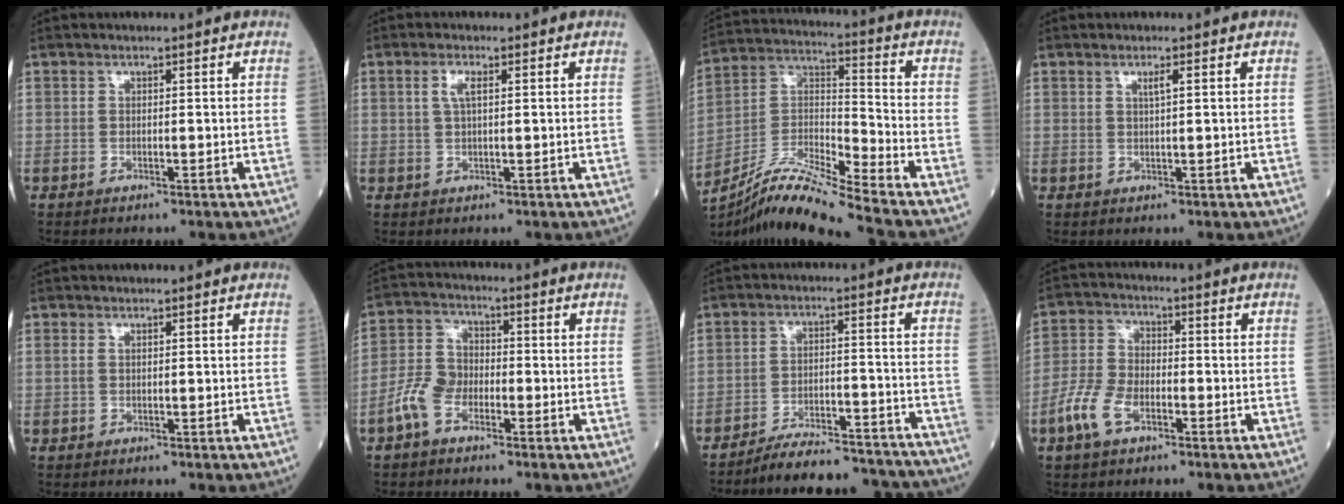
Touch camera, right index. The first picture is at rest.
{"total": 2.3, "force": [0.8, 0.5, 2.1], "torque": [-0.047, 0.004, 0.016]}
{"total": 13.8, "force": [-11.9, -1.4, 6.9], "torque": [-0.138, 0.001, -0.218]}
{"total": 1.3, "force": [0.6, -0.1, 1.2], "torque": [-0.022, -0.001, 0.010]}
{"total": 1.1, "force": [0.4, 0.6, 0.8], "torque": [-0.026, 0.009, 0.013]}
{"total": 6.1, "force": [-2.9, 3.8, 3.8], "torque": [-0.090, 0.015, -0.065]}
{"total": 16.6, "force": [-15.8, 2.5, 4.4], "torque": [-0.063, 0.014, -0.215]}
{"total": 7.1, "force": [-3.4, 3.8, 5.0], "torque": [-0.118, 0.006, -0.072]}